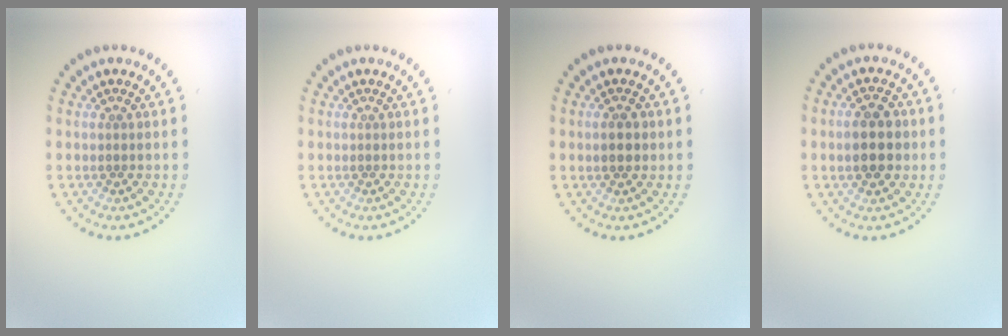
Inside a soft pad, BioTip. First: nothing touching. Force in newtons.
{"total": 0.0}
{"total": 2.3, "press": 2.3, "slide": 0.2}
{"total": 3.6, "press": 3.6, "slide": 0.2}